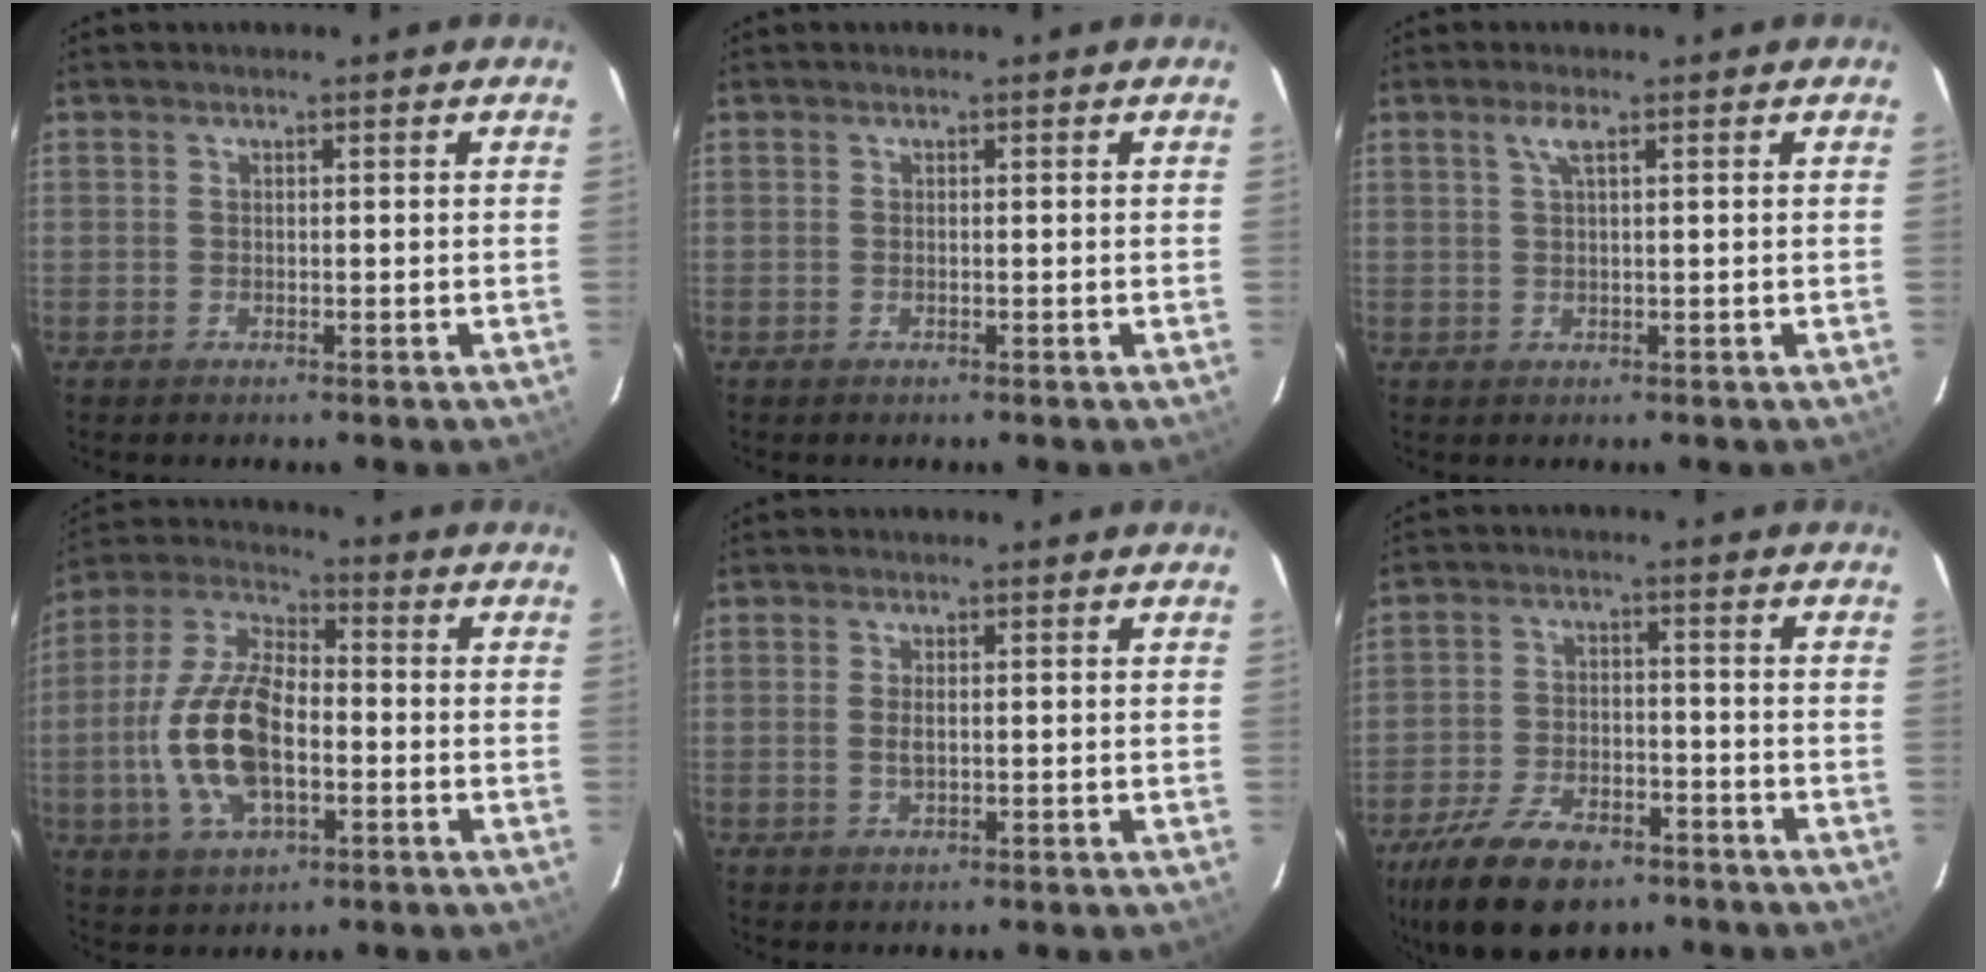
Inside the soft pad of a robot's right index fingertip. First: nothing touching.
{"total": 0.0}
{"total": 1.9, "force": [1.0, 0.1, 1.7], "torque": [-0.033, 0.003, 0.019]}
{"total": 15.7, "force": [-3.2, 7.5, 13.4], "torque": [-0.288, 0.003, -0.061]}
{"total": 1.9, "force": [0.0, 0.8, 1.7], "torque": [-0.034, -0.001, 0.002]}
{"total": 14.8, "force": [-10.2, 7.2, 8.1], "torque": [-0.188, -0.013, -0.171]}